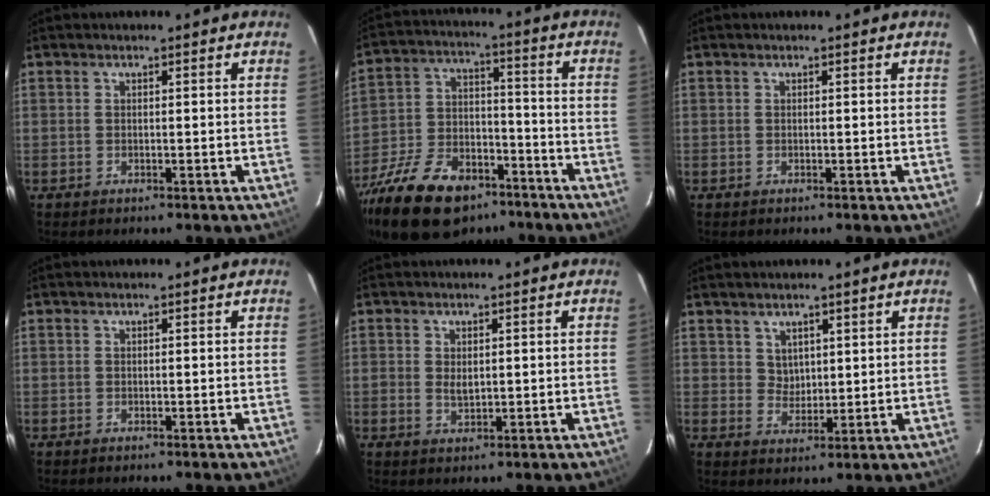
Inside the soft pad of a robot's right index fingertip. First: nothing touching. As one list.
[{"total": 22.9, "force": [-15.4, 12.0, 12.0], "torque": [-0.263, -0.008, -0.252]}, {"total": 0.0}, {"total": 0.0}, {"total": 2.1, "force": [0.5, 1.4, 1.5], "torque": [-0.025, 0.000, 0.010]}, {"total": 3.7, "force": [2.4, 2.6, 0.8], "torque": [-0.006, 0.005, 0.050]}]